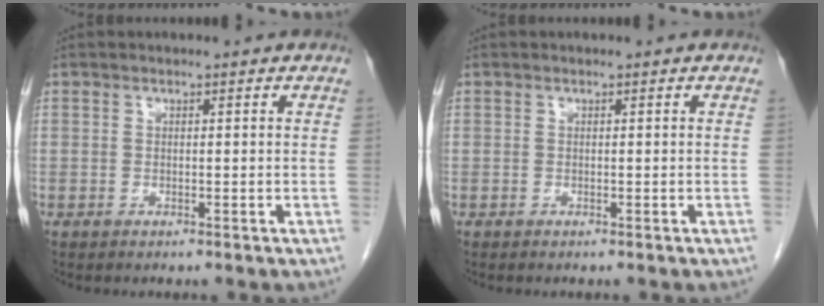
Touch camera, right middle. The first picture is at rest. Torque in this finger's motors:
{"motor_torque": [0.89, -0.64, 0.04, 0.01]}